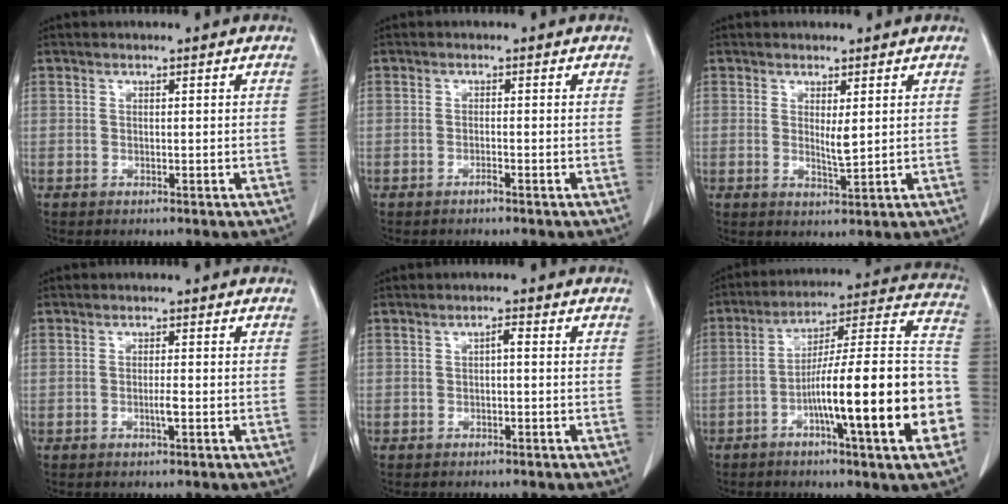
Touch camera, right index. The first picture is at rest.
{"total": 0.6, "force": [-0.5, -0.1, 0.4], "torque": [-0.006, 0.001, -0.007]}
{"total": 2.3, "force": [0.8, 0.3, 2.1], "torque": [-0.038, -0.008, 0.020]}
{"total": 1.3, "force": [-0.3, 0.0, 1.3], "torque": [-0.024, -0.001, -0.002]}
{"total": 1.2, "force": [0.0, 0.3, 1.2], "torque": [-0.019, 0.004, -0.001]}
{"total": 23.5, "force": [-6.5, 1.3, 22.6], "torque": [-0.253, 0.017, -0.095]}